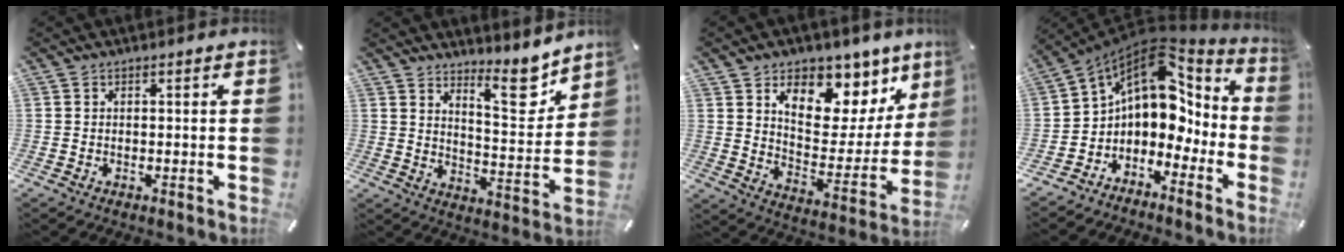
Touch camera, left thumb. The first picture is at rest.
{"total": 12.3, "force": [9.6, 4.5, 6.3], "torque": [-0.057, -0.086, 0.161]}
{"total": 13.4, "force": [8.7, 8.1, 6.1], "torque": [-0.077, -0.076, 0.148]}
{"total": 11.3, "force": [4.0, 8.3, 6.4], "torque": [-0.099, -0.048, 0.069]}